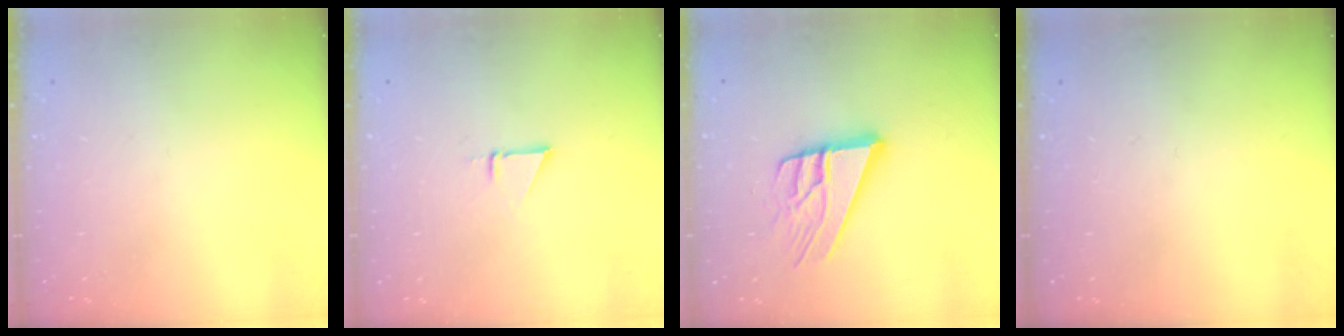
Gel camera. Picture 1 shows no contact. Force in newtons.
{"total": 1.5, "press": 1.5, "slide": 0.0}
{"total": 14.1, "press": 13.9, "slide": 2.4}
{"total": 0.0}